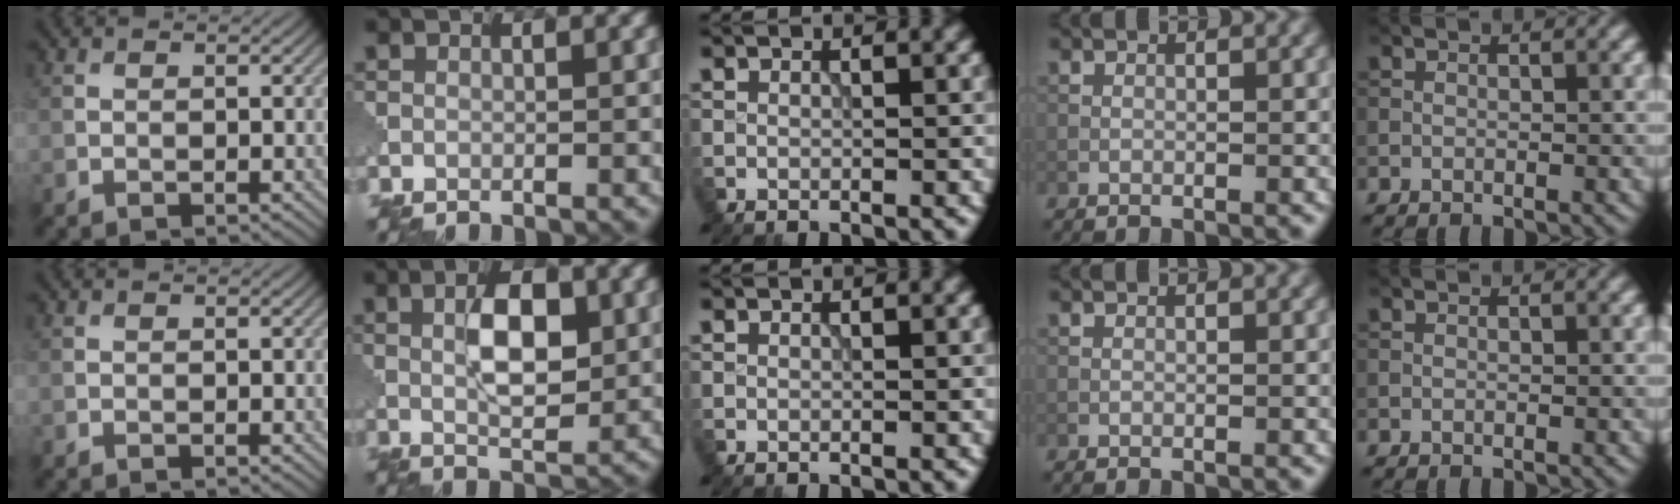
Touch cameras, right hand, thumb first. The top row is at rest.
{"index": {"total": 5.2, "force": [1.1, 2.2, 4.6], "torque": [-0.078, 0.002, 0.021]}}